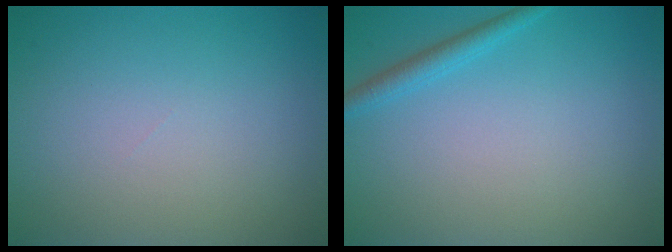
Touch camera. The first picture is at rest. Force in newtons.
{"total": 1.6, "press": 1.6, "slide": 0.1}